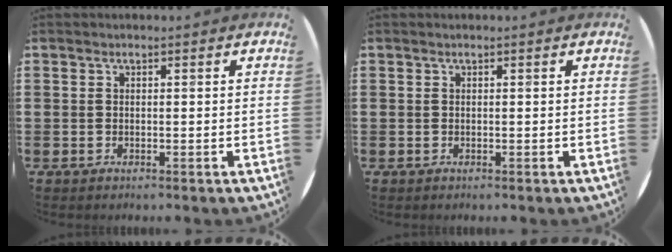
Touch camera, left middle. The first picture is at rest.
{"total": 0.0}